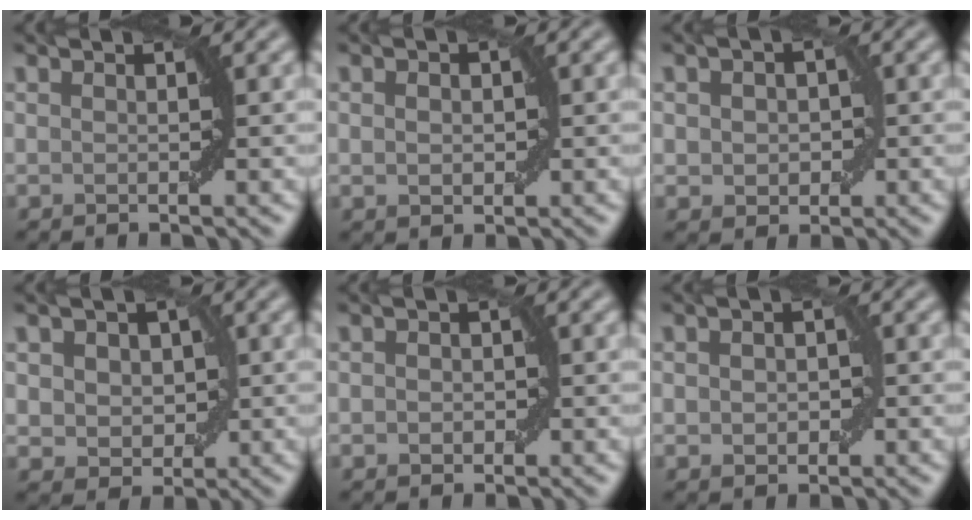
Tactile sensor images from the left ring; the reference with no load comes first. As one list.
[{"total": 1.4, "force": [0.1, 1.0, 1.0], "torque": [-0.017, 0.002, 0.003]}, {"total": 2.8, "force": [0.1, 2.2, 1.7], "torque": [-0.022, 0.003, -0.003]}, {"total": 4.8, "force": [0.9, 3.7, 2.9], "torque": [-0.031, 0.019, -0.002]}, {"total": 1.4, "force": [-0.2, 1.1, 0.9], "torque": [-0.005, 0.003, -0.005]}, {"total": 2.3, "force": [-0.1, 1.6, 1.6], "torque": [-0.016, 0.002, -0.003]}]